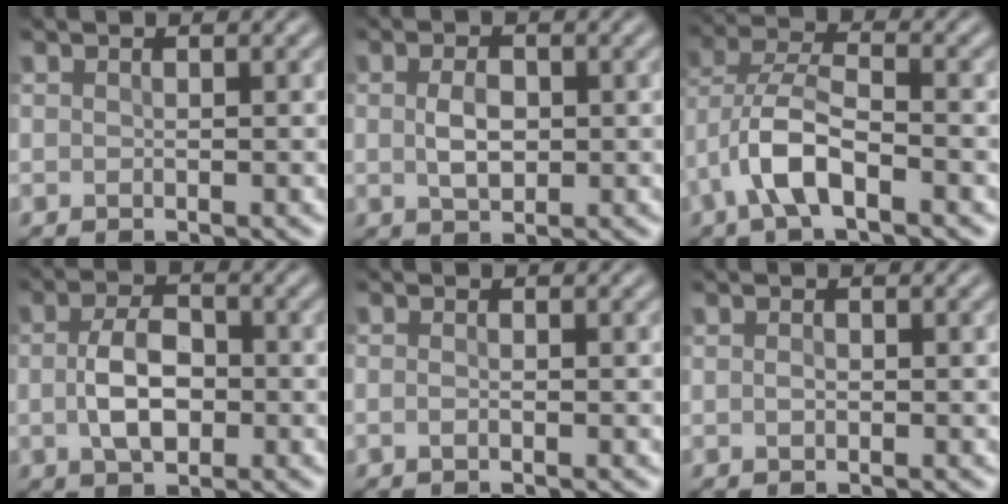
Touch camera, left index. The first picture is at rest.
{"total": 2.7, "force": [-0.2, 1.7, 2.1], "torque": [-0.046, -0.003, -0.004]}
{"total": 5.7, "force": [-2.9, 2.2, 4.4], "torque": [-0.094, 0.007, -0.065]}
{"total": 4.6, "force": [-0.7, 2.8, 3.6], "torque": [-0.074, -0.002, -0.016]}
{"total": 0.7, "force": [-0.6, 0.1, 0.3], "torque": [-0.009, -0.004, -0.014]}
{"total": 0.7, "force": [-0.4, 0.4, 0.4], "torque": [-0.010, -0.002, -0.009]}